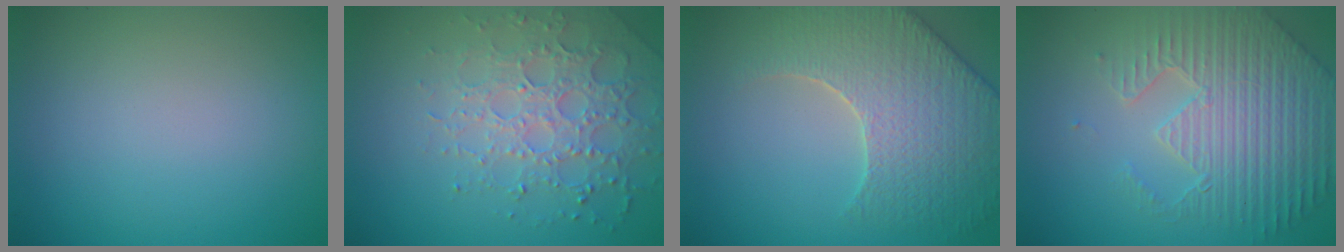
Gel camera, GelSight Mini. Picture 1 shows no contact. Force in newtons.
{"total": 3.9, "press": 3.9, "slide": 0.6}
{"total": 6.5, "press": 5.6, "slide": 3.3}
{"total": 6.6, "press": 5.3, "slide": 4.0}